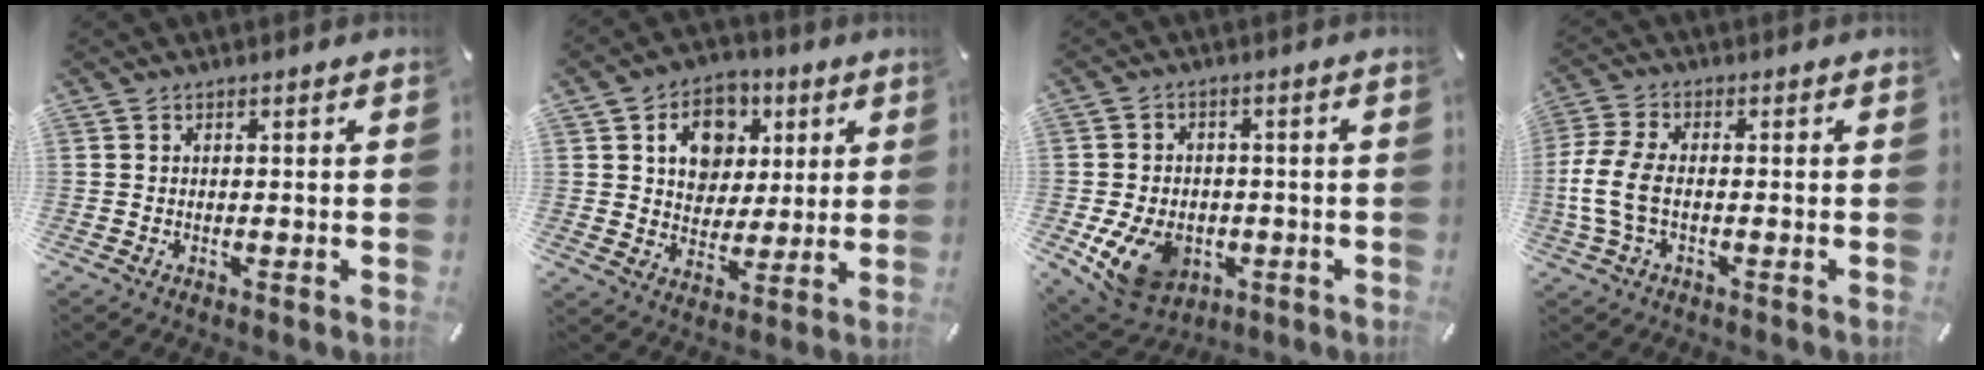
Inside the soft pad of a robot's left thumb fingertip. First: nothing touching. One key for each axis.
{"total": 11.1, "fx": 3.8, "fy": 9.5, "fz": 4.2, "tx": -0.062, "ty": -0.007, "tz": 0.072}
{"total": 11.5, "fx": -3.8, "fy": 8.7, "fz": 6.6, "tx": -0.131, "ty": 0.016, "tz": -0.062}
{"total": 7.8, "fx": -1.5, "fy": 3.8, "fz": 6.6, "tx": -0.148, "ty": -0.006, "tz": -0.028}